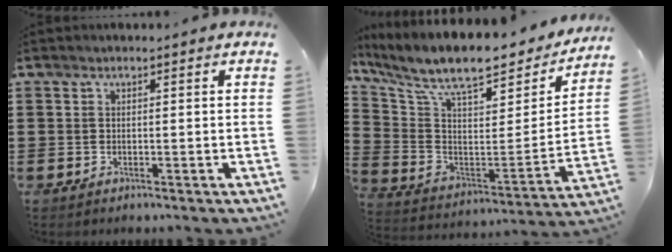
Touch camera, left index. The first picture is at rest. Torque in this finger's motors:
{"motor_torque": [1.92, 0.21, 1.05, 0.21]}